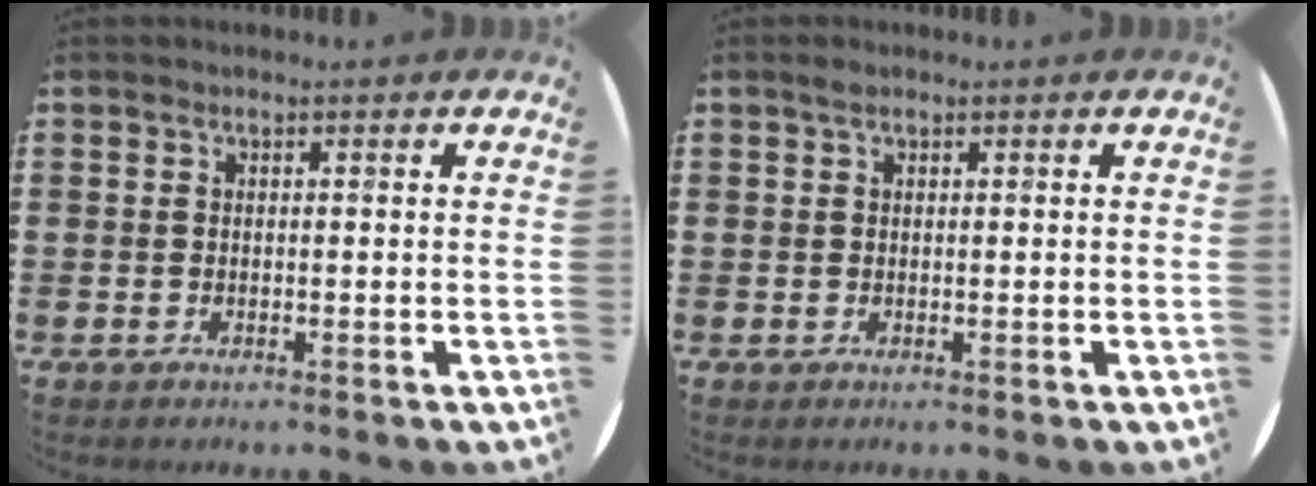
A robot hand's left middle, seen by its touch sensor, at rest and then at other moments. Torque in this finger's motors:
{"motor_torque": [0.58, -0.31, -0.16, -0.04]}